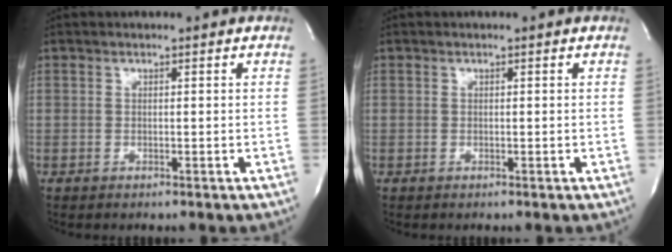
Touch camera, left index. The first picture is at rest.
{"total": 0.0}